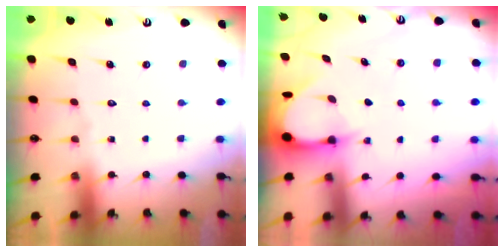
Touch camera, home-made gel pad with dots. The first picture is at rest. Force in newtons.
{"total": 3.5, "press": 3.5, "slide": 0.4}